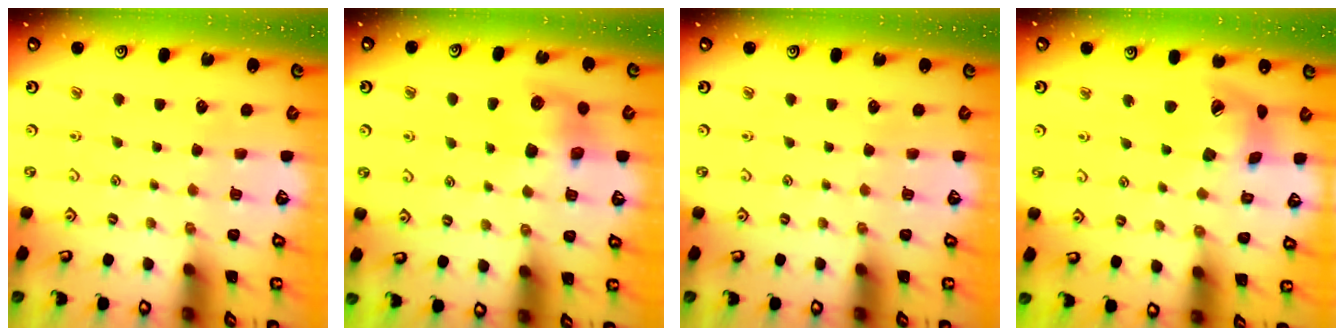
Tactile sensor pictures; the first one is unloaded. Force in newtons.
{"total": 8.5, "press": 8.4, "slide": 1.0}
{"total": 0.0}
{"total": 16.2, "press": 16.0, "slide": 2.3}